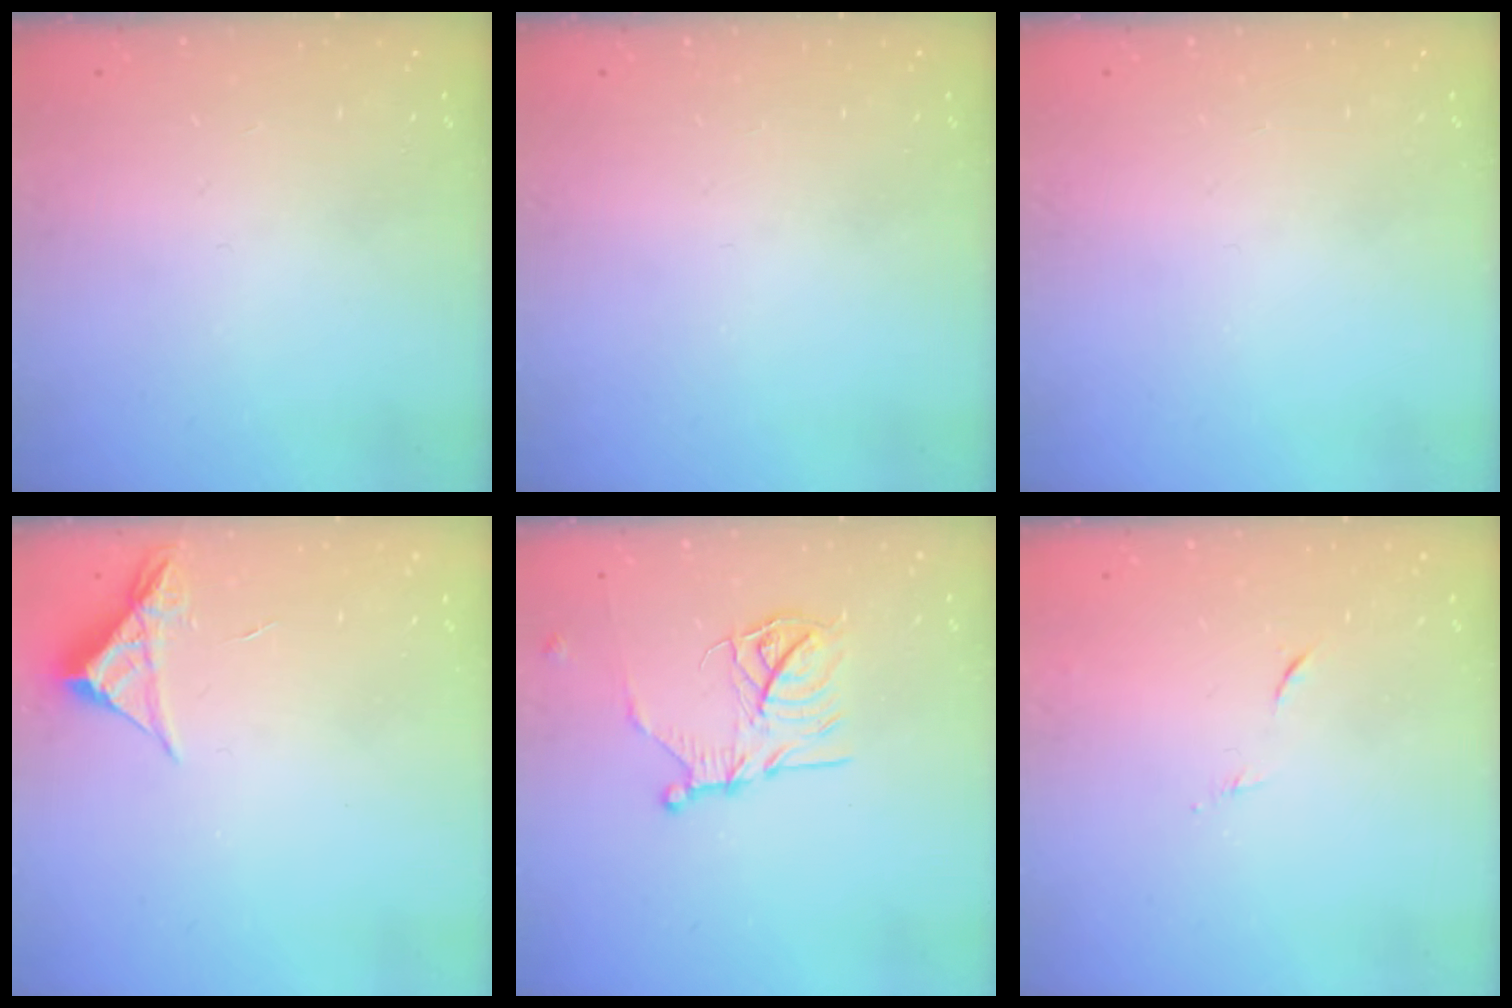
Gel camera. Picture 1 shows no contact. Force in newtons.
{"total": 0.0}
{"total": 0.0}
{"total": 4.2, "press": 4.2, "slide": 0.4}
{"total": 13.2, "press": 13.2, "slide": 0.8}
{"total": 5.4, "press": 5.3, "slide": 0.7}